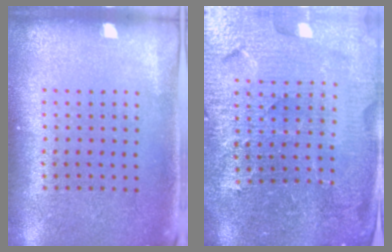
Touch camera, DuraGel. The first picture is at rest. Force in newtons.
{"total": 5.4, "press": 4.9, "slide": 2.2}